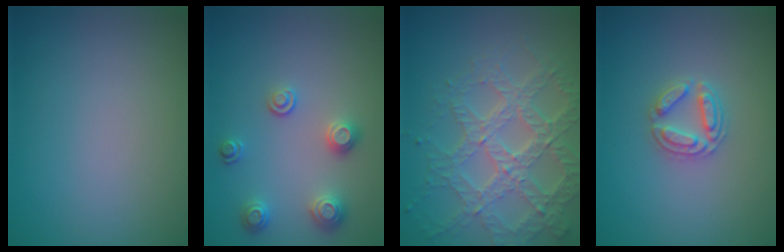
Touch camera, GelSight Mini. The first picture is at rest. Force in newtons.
{"total": 2.3, "press": 2.3, "slide": 0.6}
{"total": 6.6, "press": 4.7, "slide": 4.6}
{"total": 2.8, "press": 2.7, "slide": 0.5}